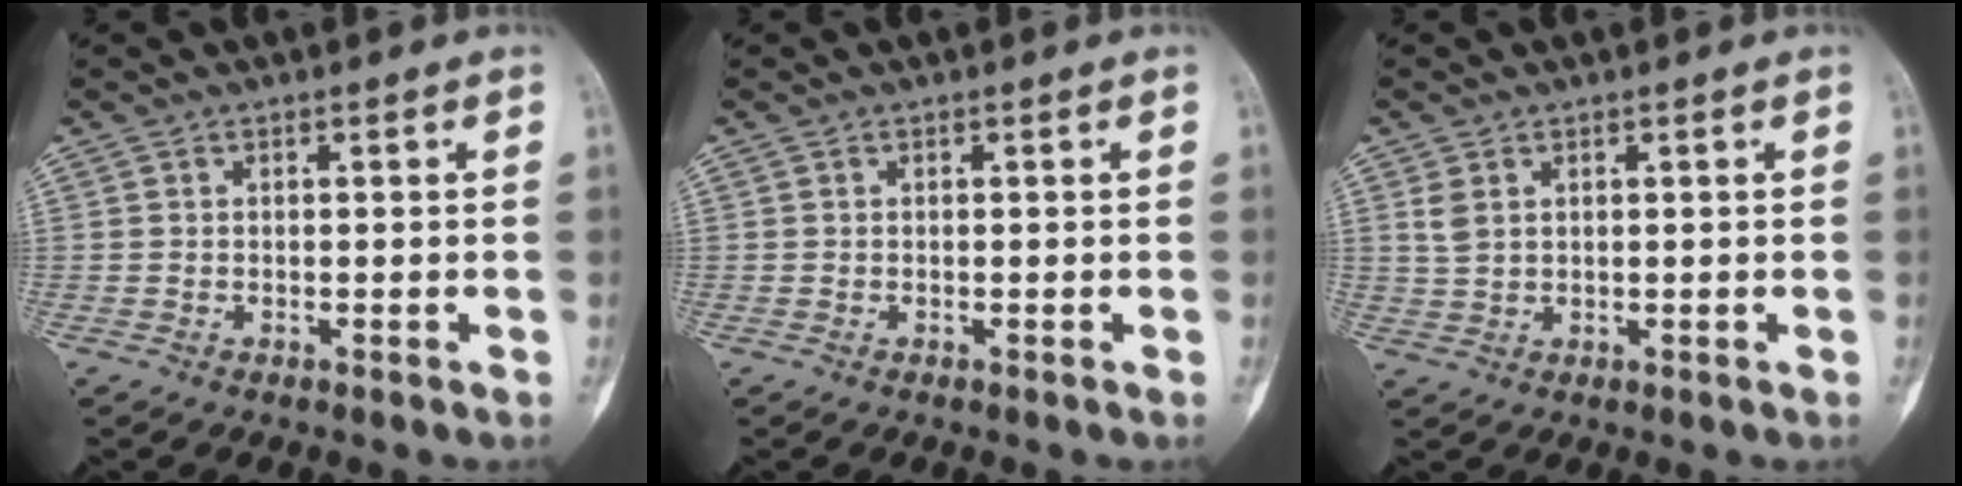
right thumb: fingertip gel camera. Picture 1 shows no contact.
{"total": 0.0}
{"total": 2.8, "force": [1.2, 1.9, 1.8], "torque": [-0.033, 0.001, 0.031]}